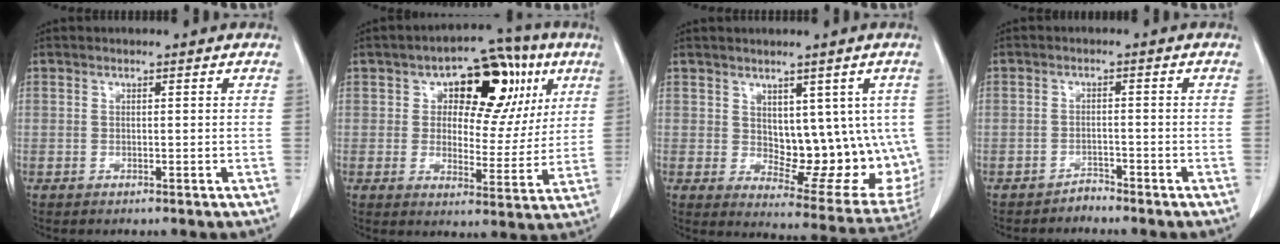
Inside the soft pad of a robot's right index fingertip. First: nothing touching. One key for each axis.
{"total": 14.2, "fx": 5.5, "fy": 8.1, "fz": 10.3, "tx": -0.114, "ty": 0.033, "tz": 0.079}
{"total": 13.8, "fx": 1.3, "fy": 7.4, "fz": 11.6, "tx": -0.132, "ty": -0.004, "tz": 0.038}
{"total": 1.7, "fx": -1.6, "fy": 0.4, "fz": -0.3, "tx": 0.009, "ty": -0.001, "tz": -0.026}